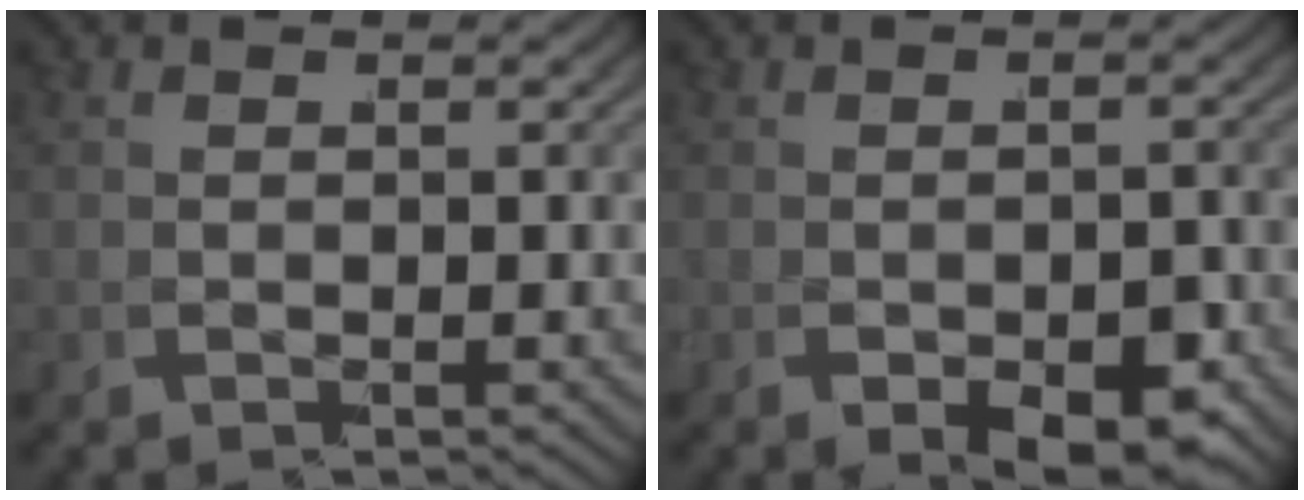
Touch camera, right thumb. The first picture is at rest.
{"total": 3.8, "force": [-1.9, 1.3, 3.0], "torque": [-0.058, -0.014, -0.017]}